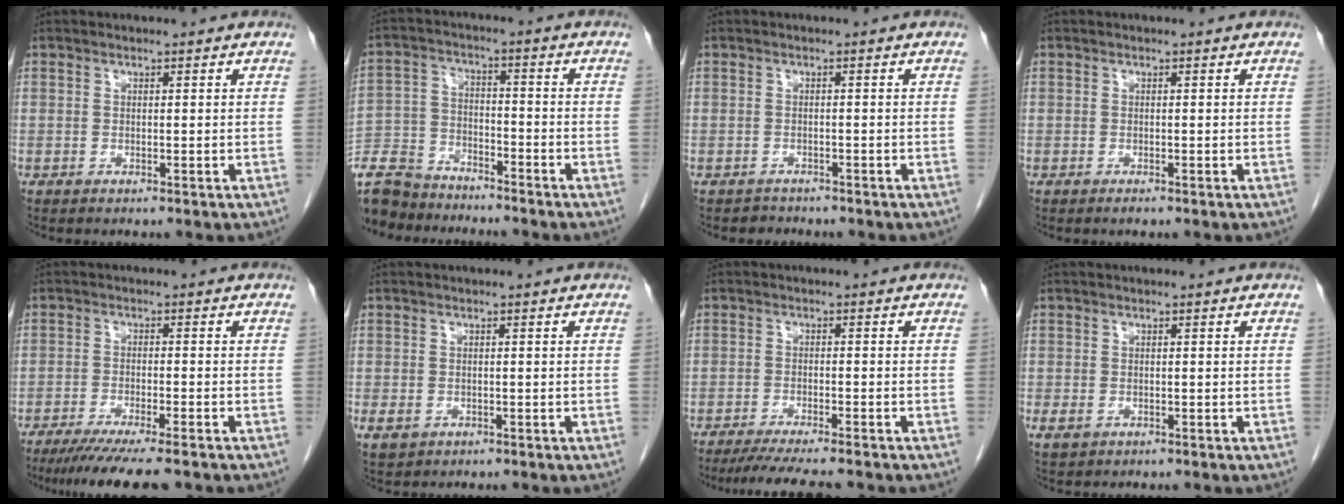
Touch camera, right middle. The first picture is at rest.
{"total": 12.8, "force": [-11.8, 4.1, 2.9], "torque": [-0.067, 0.005, -0.214]}
{"total": 1.5, "force": [-1.3, 0.6, -0.4], "torque": [-0.002, -0.001, -0.022]}
{"total": 0.6, "force": [-0.5, 0.1, 0.3], "torque": [-0.008, -0.002, -0.006]}
{"total": 10.6, "force": [-8.6, 0.6, 6.1], "torque": [-0.083, -0.024, -0.131]}
{"total": 2.8, "force": [-1.1, 2.2, 1.4], "torque": [-0.026, -0.003, -0.006]}
{"total": 9.3, "force": [-8.0, 0.5, 4.6], "torque": [-0.065, -0.020, -0.123]}
{"total": 1.8, "force": [-0.5, 1.3, 1.1], "torque": [-0.024, -0.002, 0.000]}